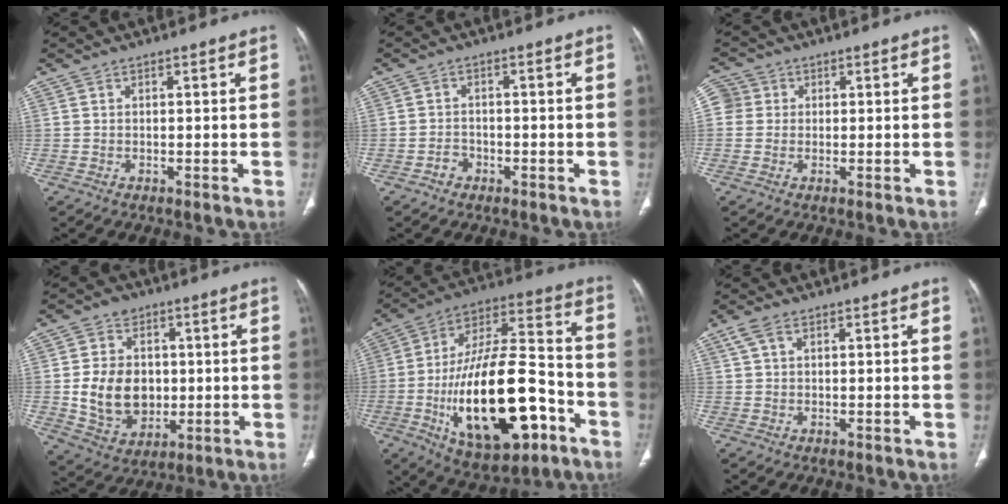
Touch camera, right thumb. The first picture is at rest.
{"total": 2.1, "force": [-1.2, 1.7, 0.5], "torque": [0.000, 0.014, -0.022]}
{"total": 3.8, "force": [0.7, 3.6, 0.6], "torque": [0.003, 0.007, 0.011]}
{"total": 14.0, "force": [0.0, 11.3, 8.3], "torque": [-0.108, -0.002, 0.014]}
{"total": 28.4, "force": [-9.1, 12.9, 23.6], "torque": [-0.420, 0.038, -0.133]}
{"total": 2.7, "force": [1.3, 1.4, 1.9], "torque": [-0.049, 0.015, 0.032]}